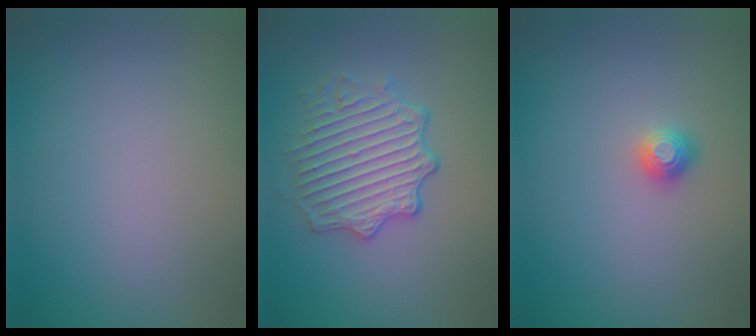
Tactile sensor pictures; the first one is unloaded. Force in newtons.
{"total": 4.0, "press": 3.7, "slide": 1.5}
{"total": 1.1, "press": 1.1, "slide": 0.3}